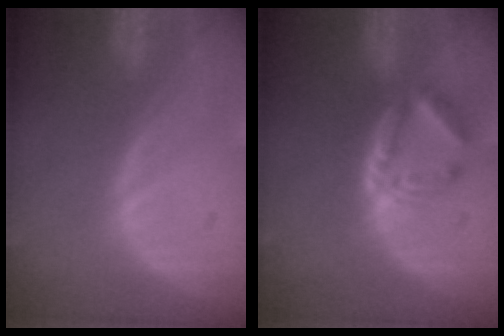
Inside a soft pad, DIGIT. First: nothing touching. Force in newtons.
{"total": 6.0, "press": 5.3, "slide": 2.8}